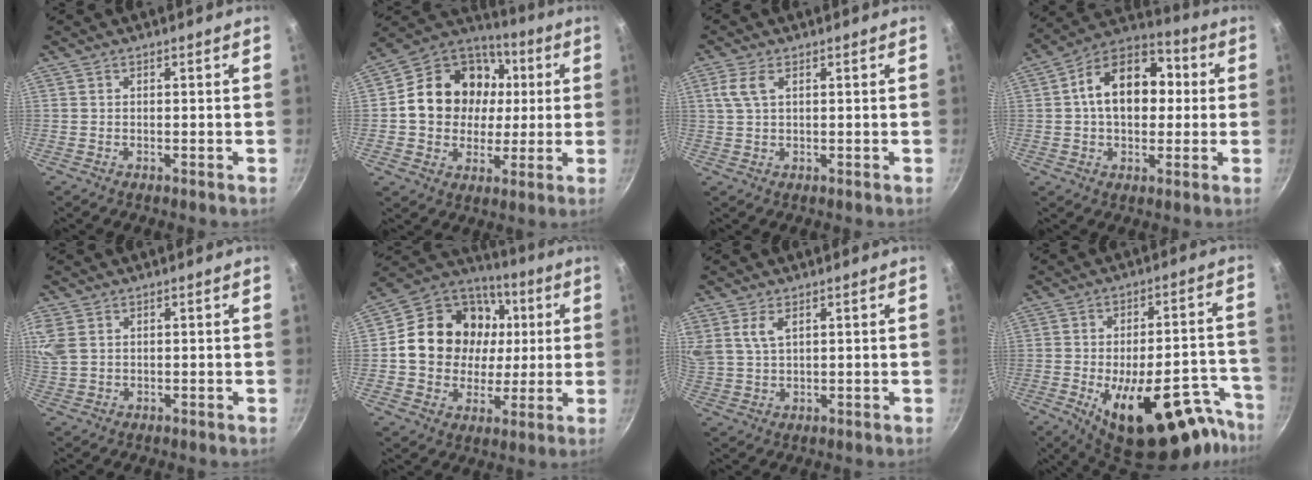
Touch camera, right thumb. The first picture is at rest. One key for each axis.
{"total": 18.2, "fx": 1.4, "fy": 15.2, "fz": 9.9, "tx": -0.122, "ty": 0.029, "tz": 0.025}
{"total": 3.7, "fx": 1.4, "fy": 1.8, "fz": 2.9, "tx": -0.078, "ty": 0.012, "tz": 0.032}
{"total": 16.4, "fx": 2.0, "fy": 10.7, "fz": 12.2, "tx": -0.161, "ty": 0.029, "tz": 0.021}
{"total": 4.7, "fx": 1.5, "fy": 3.2, "fz": 3.1, "tx": -0.093, "ty": 0.006, "tz": 0.037}
{"total": 19.8, "fx": 2.0, "fy": 16.5, "fz": 10.7, "tx": -0.137, "ty": 0.032, "tz": 0.040}
{"total": 5.5, "fx": 2.6, "fy": 3.0, "fz": 3.9, "tx": -0.086, "ty": -0.004, "tz": 0.061}
{"total": 23.5, "fx": -13.8, "fy": 9.1, "fz": 16.7, "tx": -0.171, "ty": 0.070, "tz": -0.184}